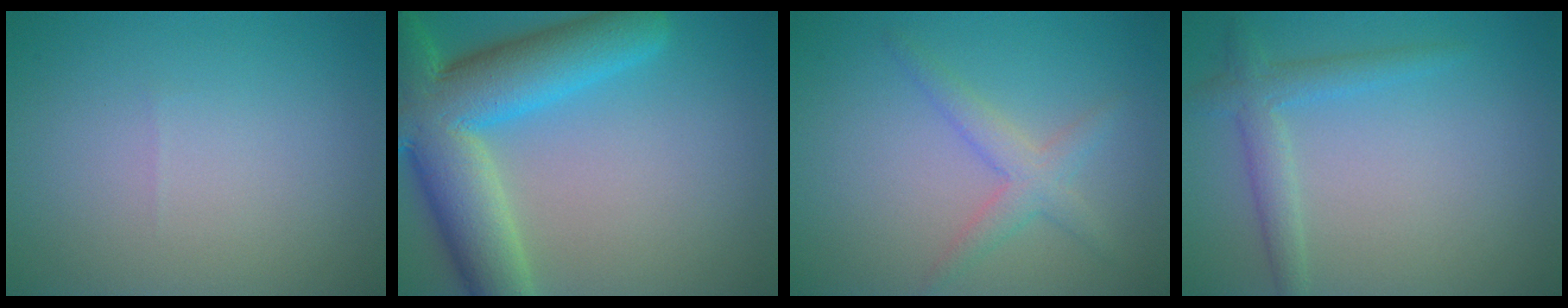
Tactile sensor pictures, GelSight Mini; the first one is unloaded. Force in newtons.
{"total": 11.6, "press": 11.6, "slide": 0.6}
{"total": 1.9, "press": 1.9, "slide": 0.1}
{"total": 2.6, "press": 2.6, "slide": 0.1}